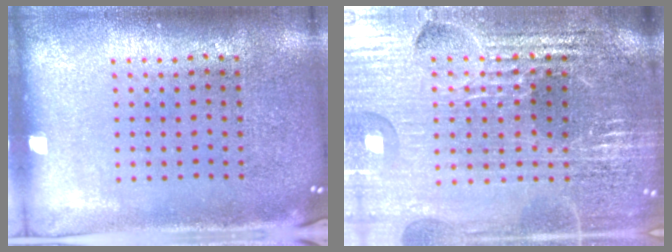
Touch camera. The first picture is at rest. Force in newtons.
{"total": 5.0, "press": 4.7, "slide": 1.7}